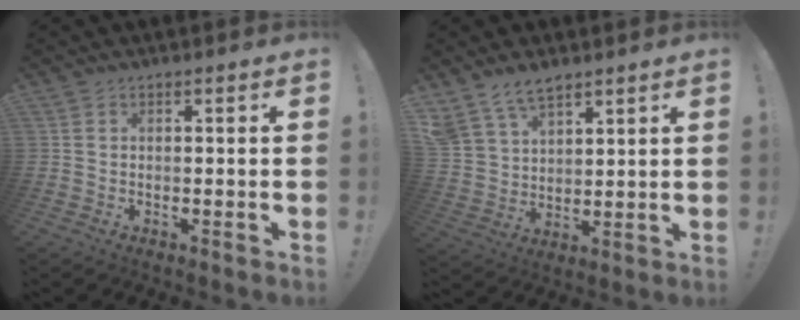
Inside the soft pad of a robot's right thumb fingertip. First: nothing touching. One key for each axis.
{"total": 9.3, "fx": 7.3, "fy": 4.8, "fz": 3.0, "tx": -0.068, "ty": -0.039, "tz": 0.147}